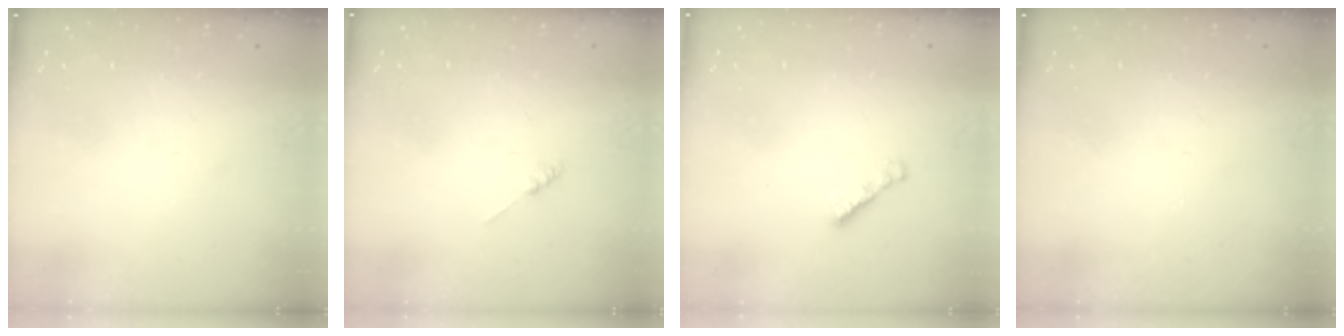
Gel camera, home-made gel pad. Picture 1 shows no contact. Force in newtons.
{"total": 0.0}
{"total": 1.9, "press": 1.9, "slide": 0.5}
{"total": 0.0}